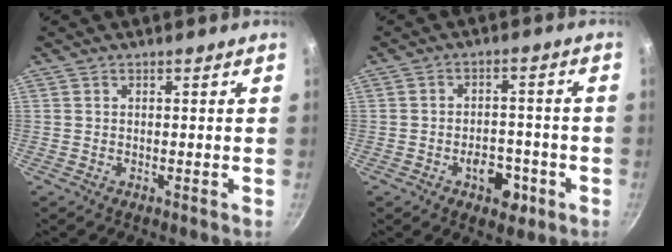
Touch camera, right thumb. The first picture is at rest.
{"total": 7.5, "force": [-3.4, 4.6, 4.9], "torque": [-0.041, 0.021, -0.047]}